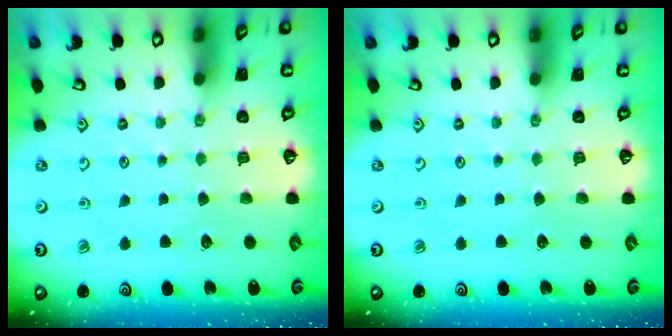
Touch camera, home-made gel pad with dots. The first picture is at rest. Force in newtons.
{"total": 0.0}